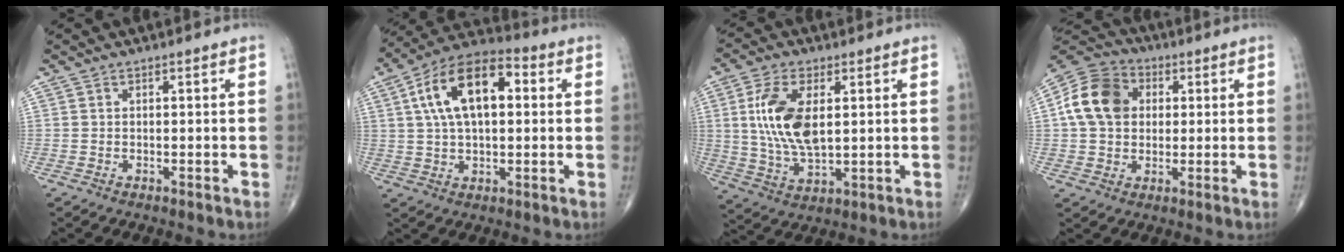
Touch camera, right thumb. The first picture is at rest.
{"total": 15.9, "force": [3.6, 8.1, 13.2], "torque": [-0.228, 0.026, 0.055]}
{"total": 12.9, "force": [2.4, 6.2, 11.0], "torque": [-0.224, -0.012, 0.054]}
{"total": 12.7, "force": [2.0, 10.0, 7.6], "torque": [-0.126, 0.016, 0.025]}